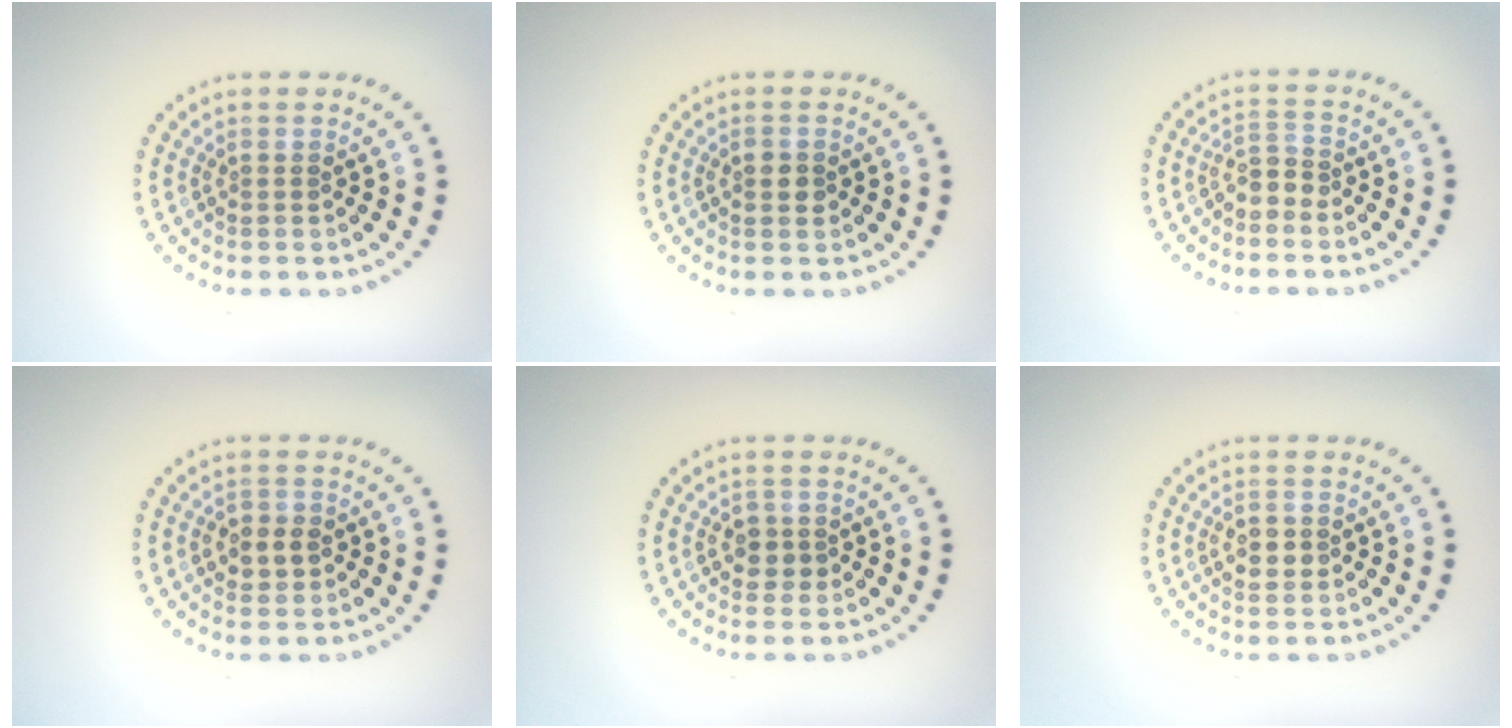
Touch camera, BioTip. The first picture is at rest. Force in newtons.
{"total": 0.9, "press": 0.9, "slide": 0.1}
{"total": 1.7, "press": 1.4, "slide": 0.9}
{"total": 2.2, "press": 2.1, "slide": 0.4}
{"total": 1.7, "press": 1.6, "slide": 0.6}
{"total": 2.2, "press": 2.2, "slide": 0.1}